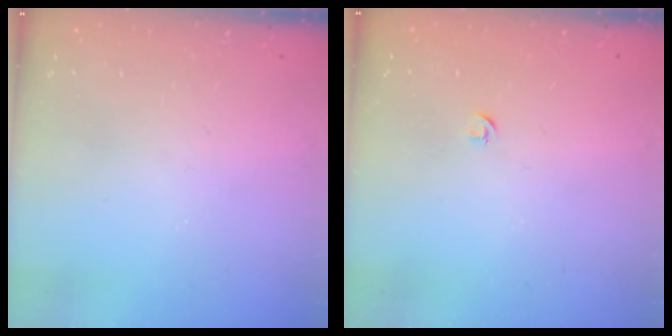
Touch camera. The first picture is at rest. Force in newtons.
{"total": 2.7, "press": 2.6, "slide": 0.6}